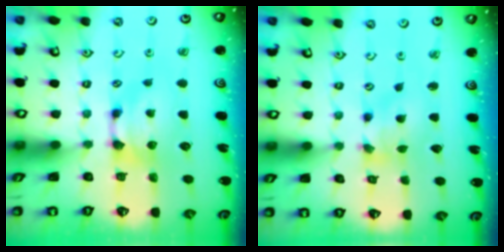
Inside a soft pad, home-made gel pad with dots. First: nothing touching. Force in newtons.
{"total": 1.2, "press": 0.0, "slide": 1.2}